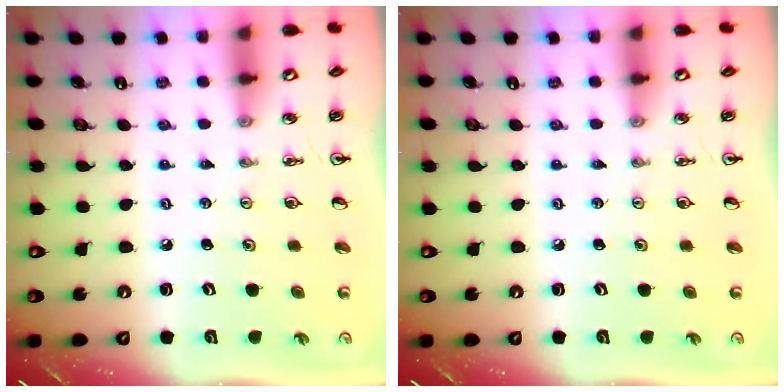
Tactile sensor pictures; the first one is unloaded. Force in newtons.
{"total": 0.0}